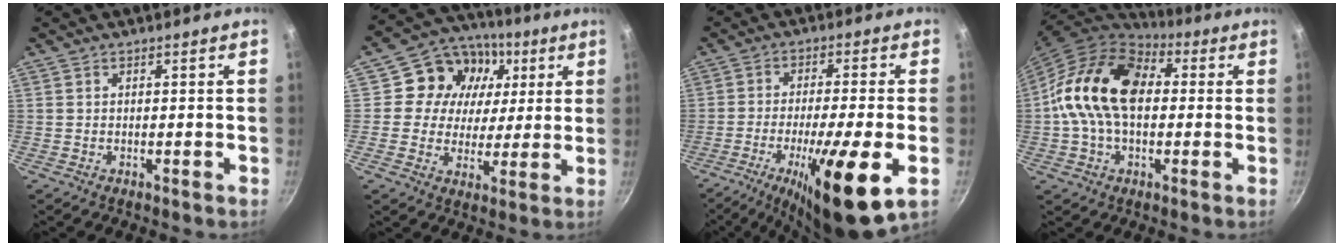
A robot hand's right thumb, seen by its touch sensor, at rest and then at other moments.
{"total": 13.7, "force": [3.6, 12.0, 5.5], "torque": [-0.068, -0.002, 0.041]}
{"total": 17.3, "force": [-6.2, 3.1, 15.8], "torque": [-0.253, 0.008, -0.097]}
{"total": 18.6, "force": [1.3, 12.6, 13.6], "torque": [-0.218, 0.030, 0.005]}